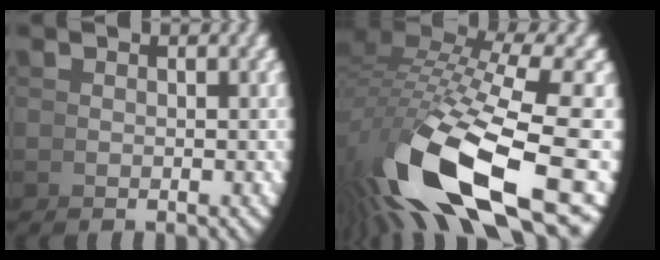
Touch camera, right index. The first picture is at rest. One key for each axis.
{"total": 11.7, "fx": -3.7, "fy": 5.7, "fz": 9.6, "tx": -0.193, "ty": -0.039, "tz": -0.037}